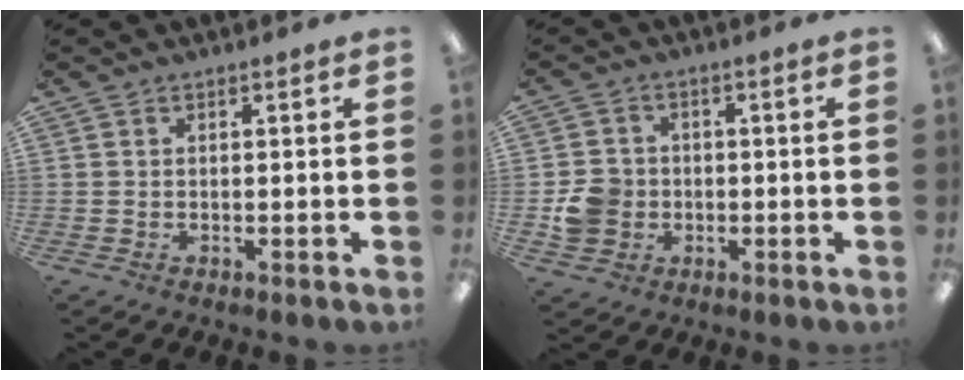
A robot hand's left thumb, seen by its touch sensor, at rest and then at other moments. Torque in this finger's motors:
{"motor_torque": [-0.57, 0.57, 0.15, -0.10, 0.03]}